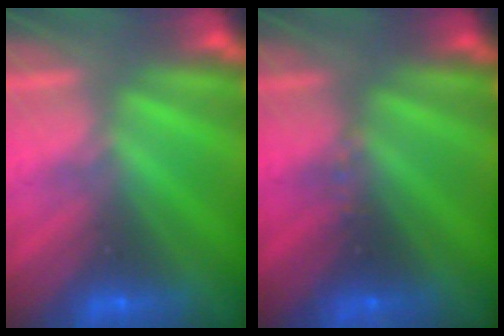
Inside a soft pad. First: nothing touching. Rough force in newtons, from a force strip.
{"total": 2.5}